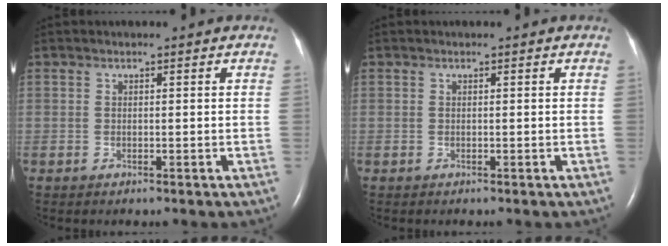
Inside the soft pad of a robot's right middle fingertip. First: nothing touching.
{"total": 0.0}